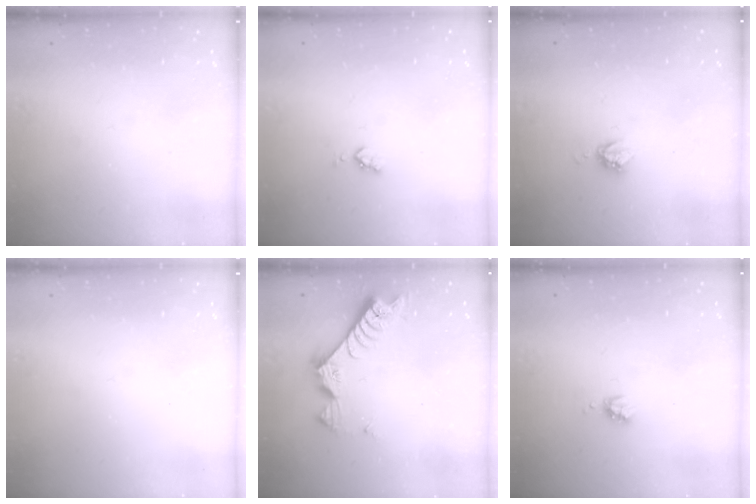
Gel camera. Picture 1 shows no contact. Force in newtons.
{"total": 3.6, "press": 3.5, "slide": 0.4}
{"total": 4.4, "press": 4.4, "slide": 0.1}
{"total": 0.0}
{"total": 7.7, "press": 7.6, "slide": 1.2}
{"total": 3.7, "press": 3.7, "slide": 0.4}